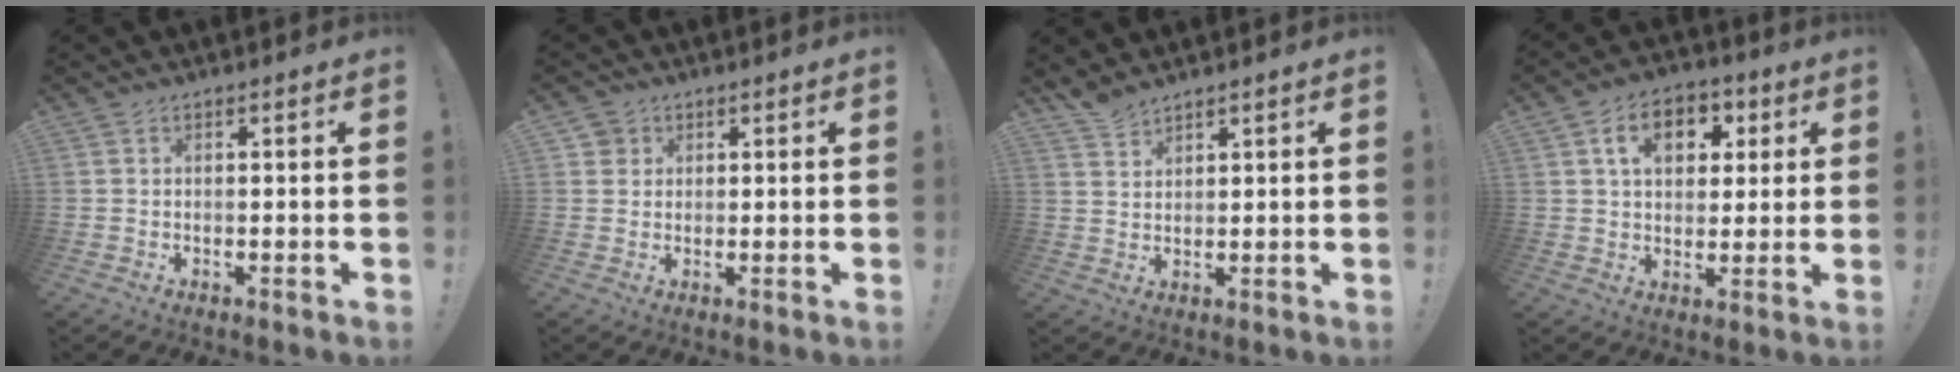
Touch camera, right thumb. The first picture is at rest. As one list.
[{"total": 2.9, "force": [1.3, 2.6, 0.4], "torque": [-0.001, -0.004, 0.023]}, {"total": 4.0, "force": [3.7, 1.0, 1.1], "torque": [-0.020, -0.021, 0.070]}, {"total": 11.1, "force": [3.9, 7.8, 7.0], "torque": [-0.101, -0.001, 0.071]}]